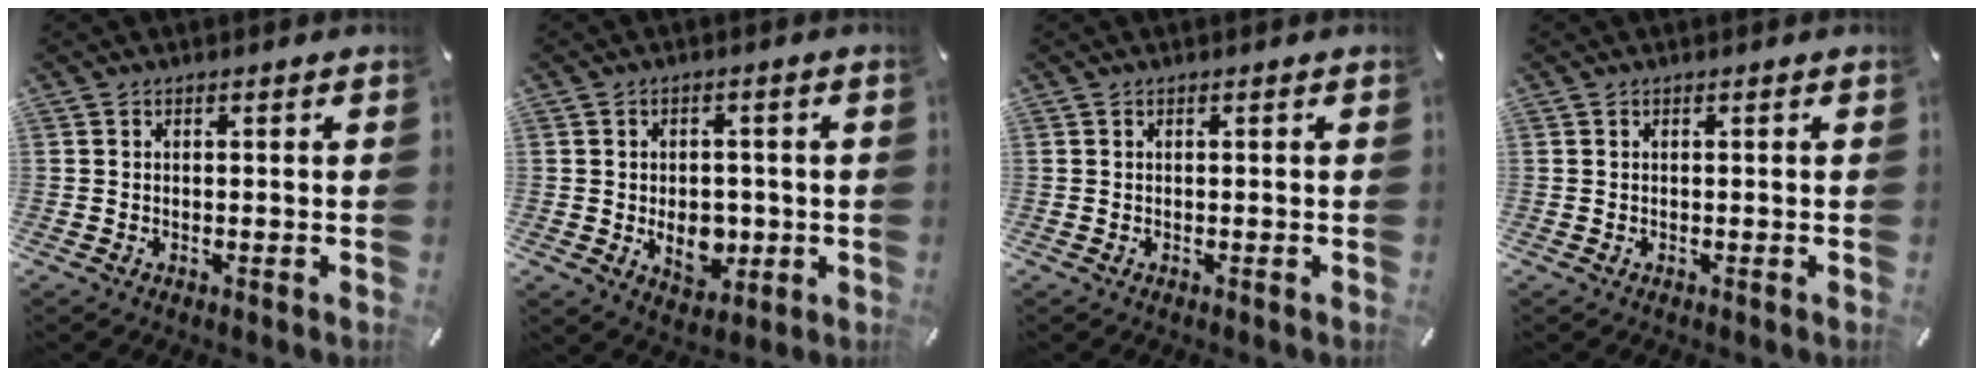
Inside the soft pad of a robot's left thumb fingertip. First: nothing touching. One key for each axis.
{"total": 7.8, "fx": -1.1, "fy": 5.9, "fz": 5.0, "tx": -0.067, "ty": -0.001, "tz": -0.019}
{"total": 0.0}
{"total": 0.0}